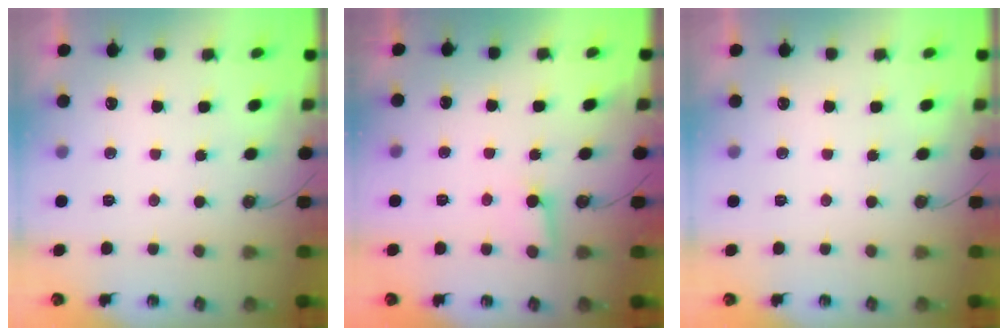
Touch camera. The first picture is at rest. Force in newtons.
{"total": 4.8, "press": 4.7, "slide": 1.0}
{"total": 0.0}